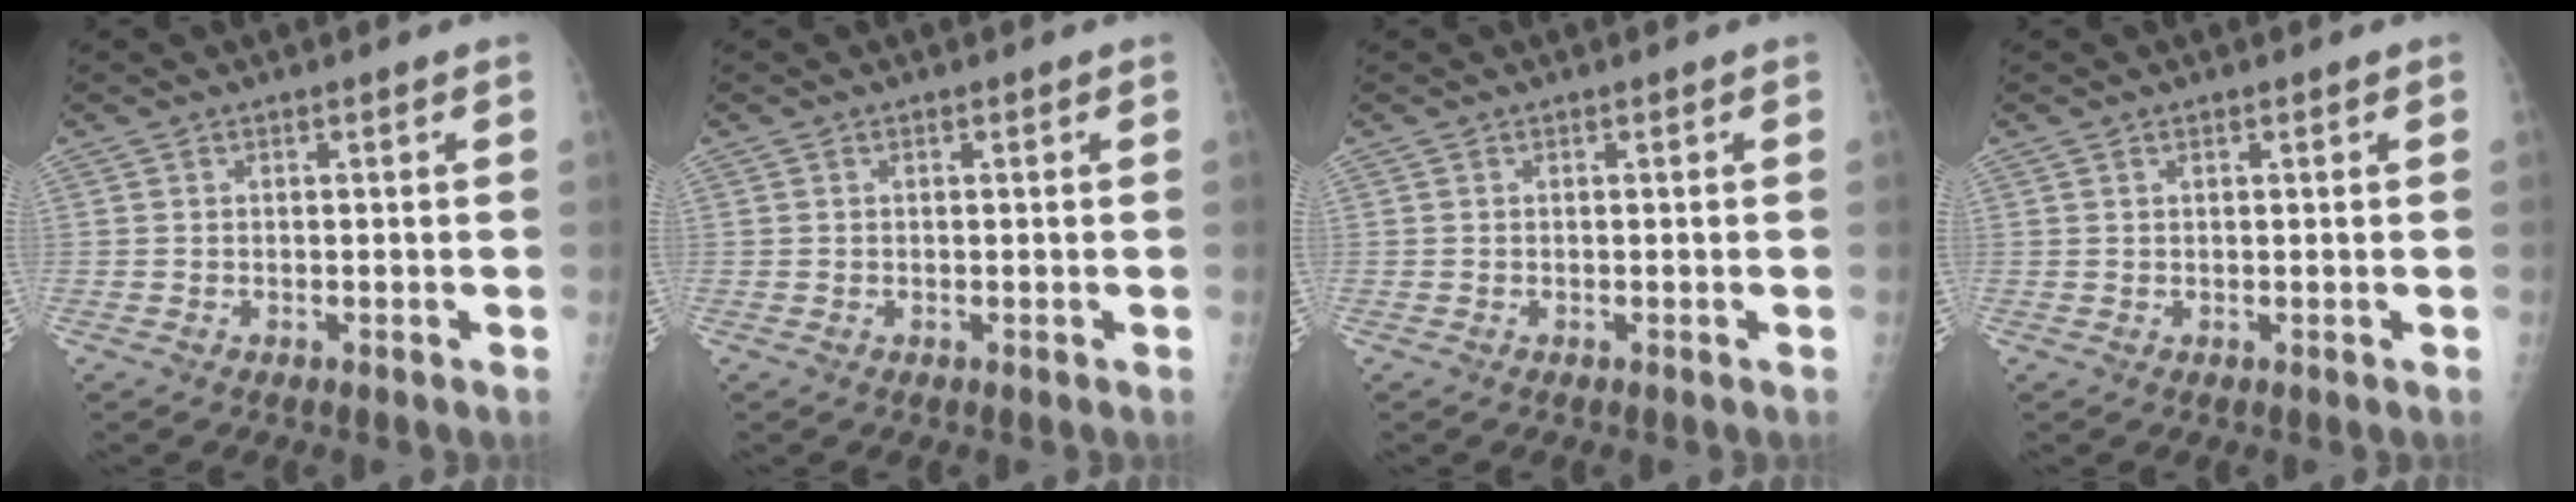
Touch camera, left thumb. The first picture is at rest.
{"total": 0.0}
{"total": 0.0}
{"total": 0.6, "force": [0.4, 0.3, 0.3], "torque": [-0.004, -0.002, 0.006]}